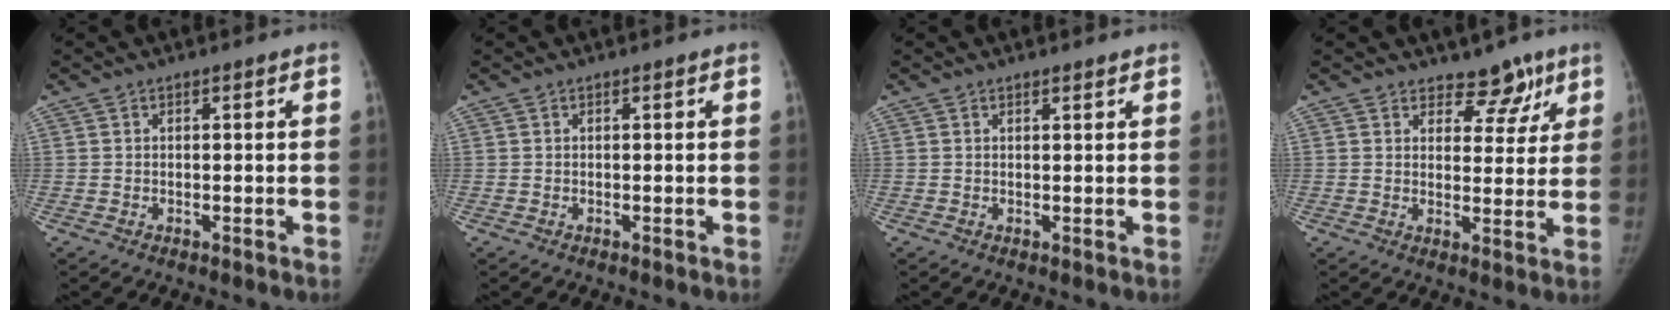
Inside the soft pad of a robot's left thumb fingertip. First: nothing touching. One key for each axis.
{"total": 0.0}
{"total": 1.2, "fx": 1.1, "fy": 0.2, "fz": 0.5, "tx": -0.003, "ty": -0.006, "tz": 0.018}
{"total": 6.6, "fx": 4.9, "fy": 3.9, "fz": 2.1, "tx": 0.016, "ty": -0.028, "tz": 0.070}